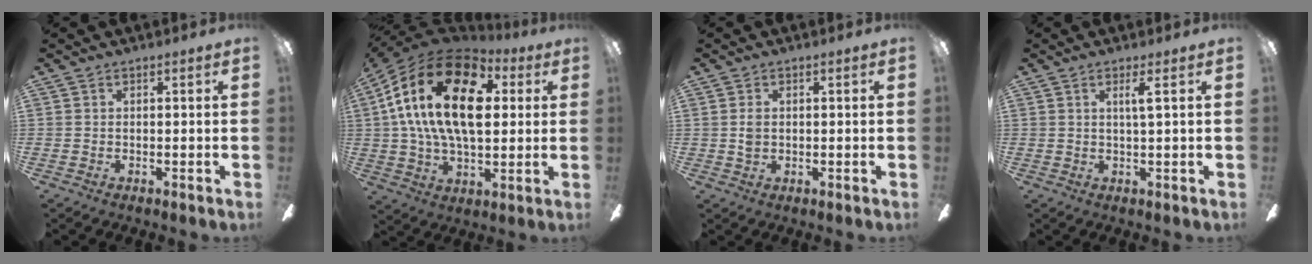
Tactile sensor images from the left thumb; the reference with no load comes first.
{"total": 24.3, "force": [6.6, 13.8, 18.9], "torque": [-0.371, 0.002, 0.103]}
{"total": 2.5, "force": [0.3, 1.8, 1.8], "torque": [-0.037, 0.007, 0.004]}
{"total": 2.6, "force": [1.1, 0.0, 2.3], "torque": [-0.050, 0.000, 0.016]}